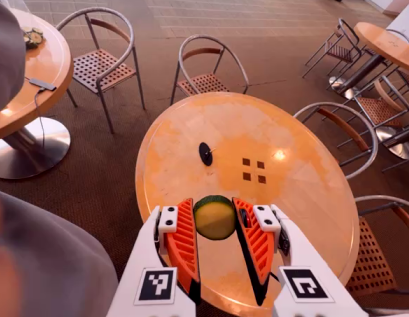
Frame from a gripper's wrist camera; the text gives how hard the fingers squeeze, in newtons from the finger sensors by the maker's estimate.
{"total": 8.1, "left": 8.1, "right": 8.1}